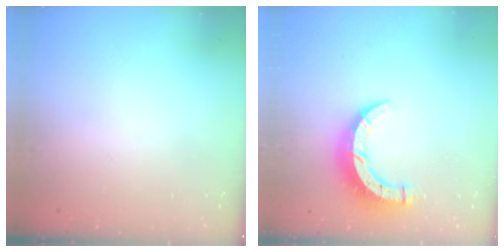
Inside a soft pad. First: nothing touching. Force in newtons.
{"total": 8.8, "press": 8.7, "slide": 0.9}